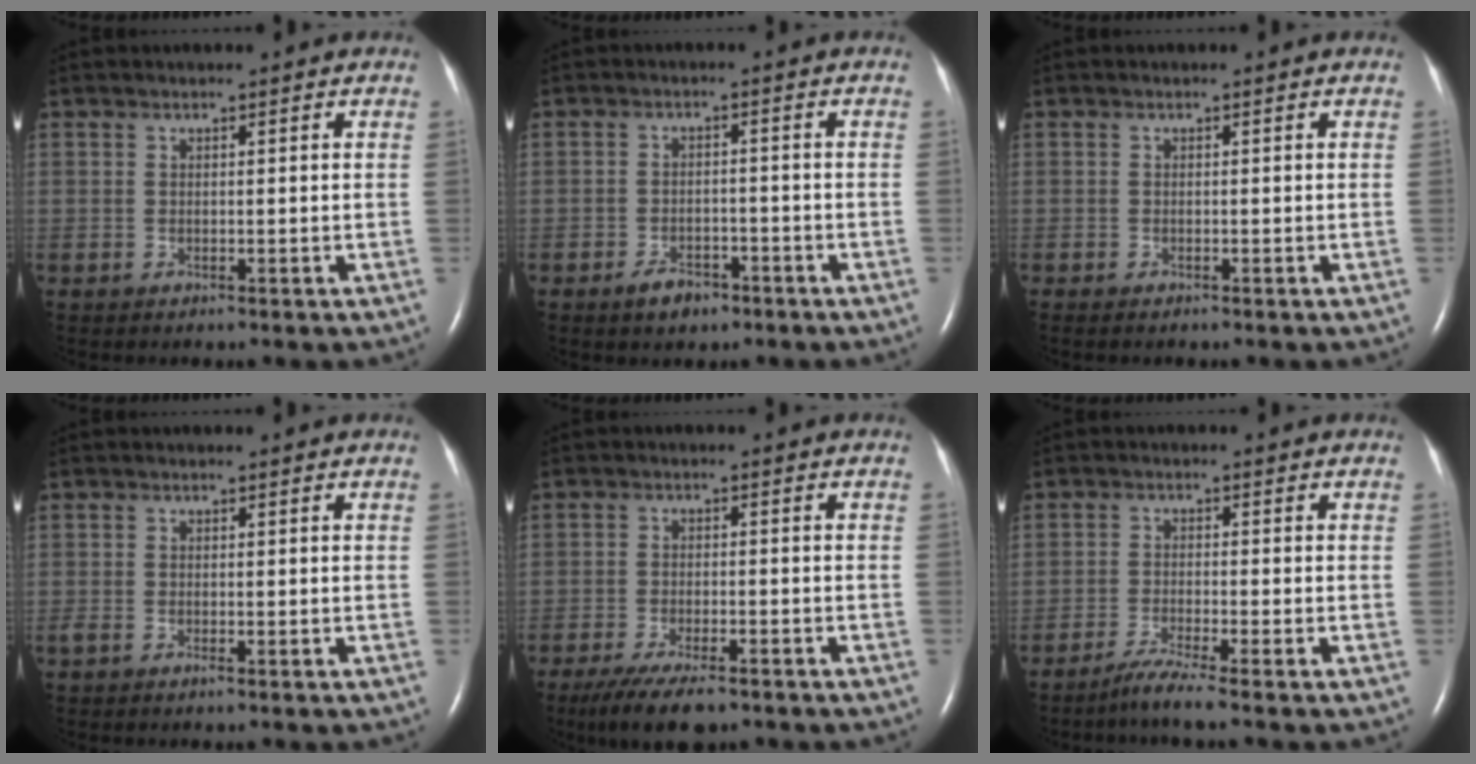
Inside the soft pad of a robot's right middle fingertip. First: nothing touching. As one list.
[{"total": 3.8, "force": [-2.6, 2.0, 1.9], "torque": [-0.038, 0.000, -0.036]}, {"total": 0.8, "force": [-0.6, 0.1, 0.5], "torque": [-0.014, -0.004, -0.007]}, {"total": 0.7, "force": [-0.4, 0.0, 0.6], "torque": [-0.016, -0.003, -0.009]}, {"total": 8.5, "force": [-6.2, 2.4, 5.3], "torque": [-0.091, -0.017, -0.101]}, {"total": 3.6, "force": [-2.8, -1.1, 2.0], "torque": [-0.051, -0.015, -0.060]}]